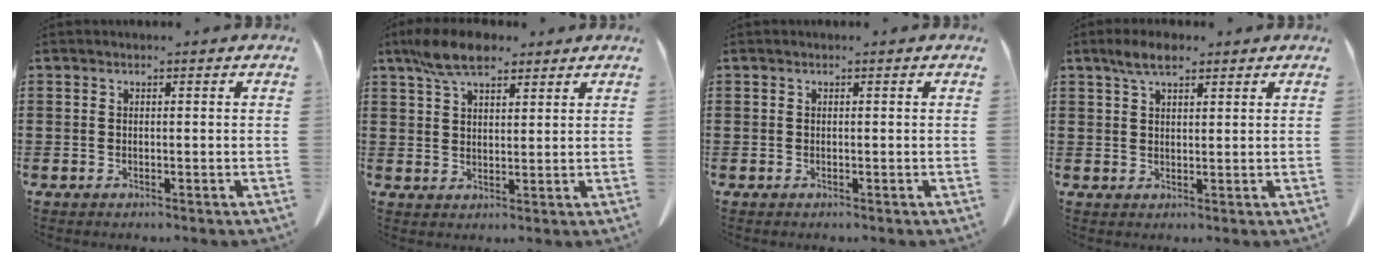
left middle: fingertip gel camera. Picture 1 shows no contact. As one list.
[{"total": 7.5, "force": [5.4, 2.7, 4.3], "torque": [-0.100, -0.002, 0.103]}, {"total": 0.0}, {"total": 4.3, "force": [2.9, 1.4, 2.9], "torque": [-0.064, 0.004, 0.053]}]